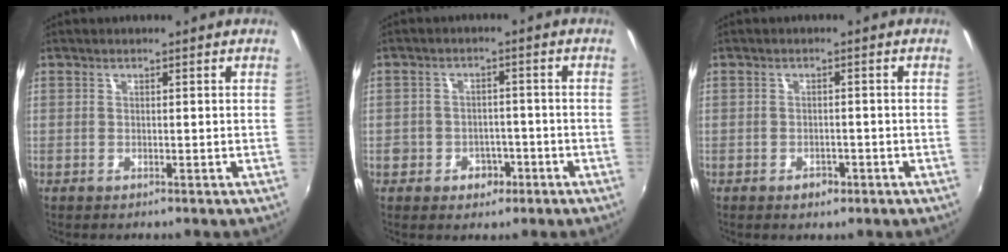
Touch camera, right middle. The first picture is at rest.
{"total": 5.1, "force": [-2.5, 4.2, 1.5], "torque": [-0.038, 0.008, -0.030]}
{"total": 2.4, "force": [-1.4, 1.5, 1.1], "torque": [-0.020, 0.000, -0.019]}